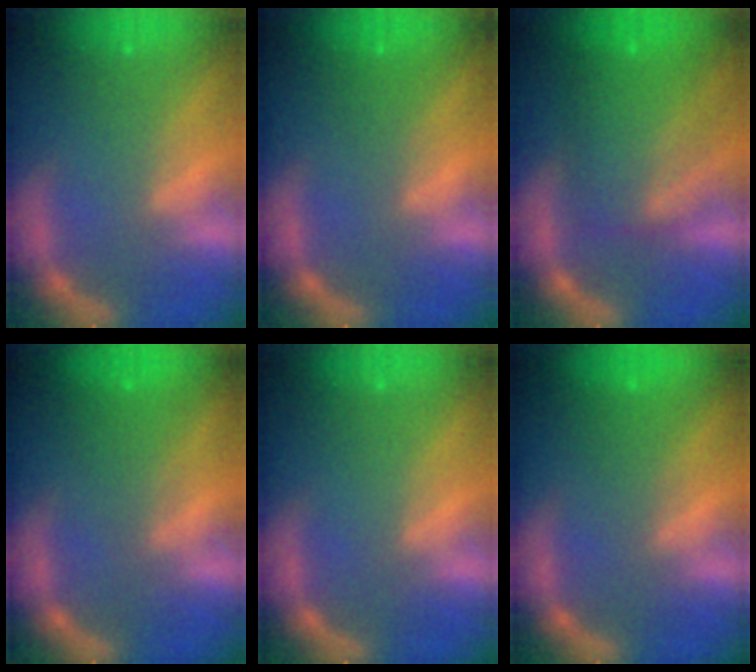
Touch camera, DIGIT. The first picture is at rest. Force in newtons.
{"total": 1.4}
{"total": 8.1}
{"total": 2.5}
{"total": 0.0}
{"total": 2.0}